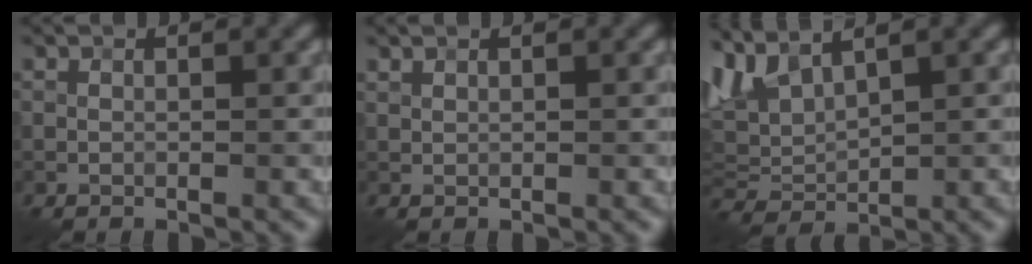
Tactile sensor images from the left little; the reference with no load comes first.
{"total": 0.0}
{"total": 4.1, "force": [2.8, 1.7, 2.5], "torque": [-0.065, -0.001, 0.060]}